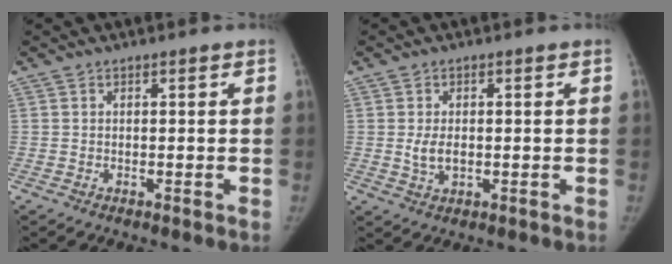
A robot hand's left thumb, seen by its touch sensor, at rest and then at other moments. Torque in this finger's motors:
{"motor_torque": [0.17, 0.28, 0.74, 0.04, 0.02]}